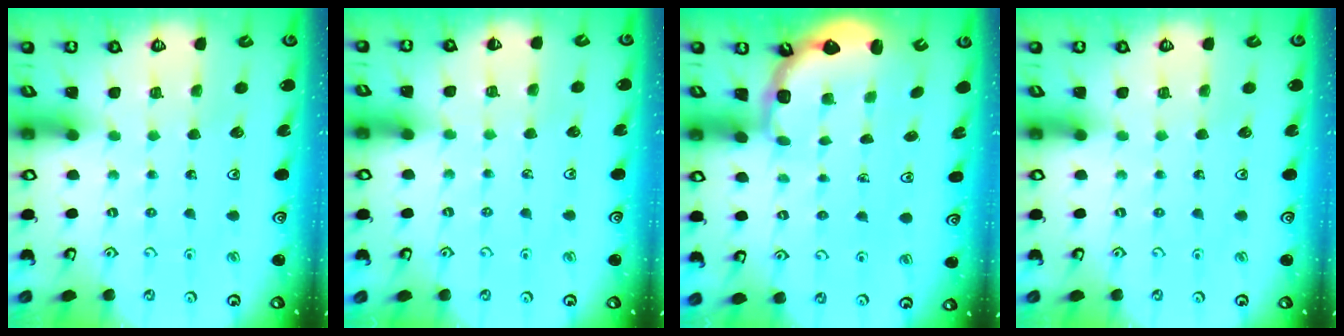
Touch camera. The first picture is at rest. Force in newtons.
{"total": 3.5, "press": 3.5, "slide": 0.6}
{"total": 2.6, "press": 2.2, "slide": 1.4}
{"total": 0.0}